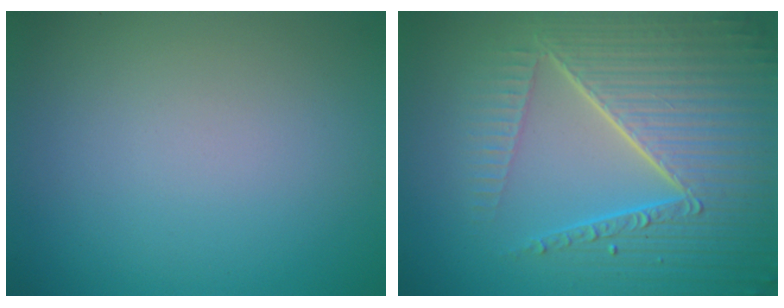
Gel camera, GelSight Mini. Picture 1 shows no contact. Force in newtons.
{"total": 9.0, "press": 6.2, "slide": 6.6}